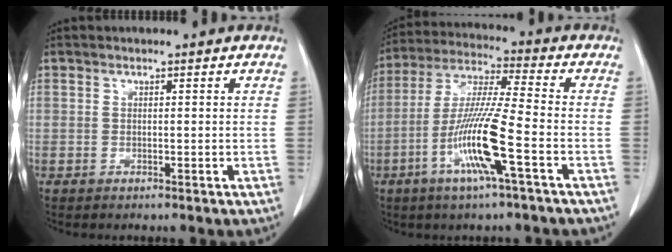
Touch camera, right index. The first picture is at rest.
{"total": 12.6, "force": [-4.7, -0.3, 11.7], "torque": [-0.238, -0.008, -0.096]}